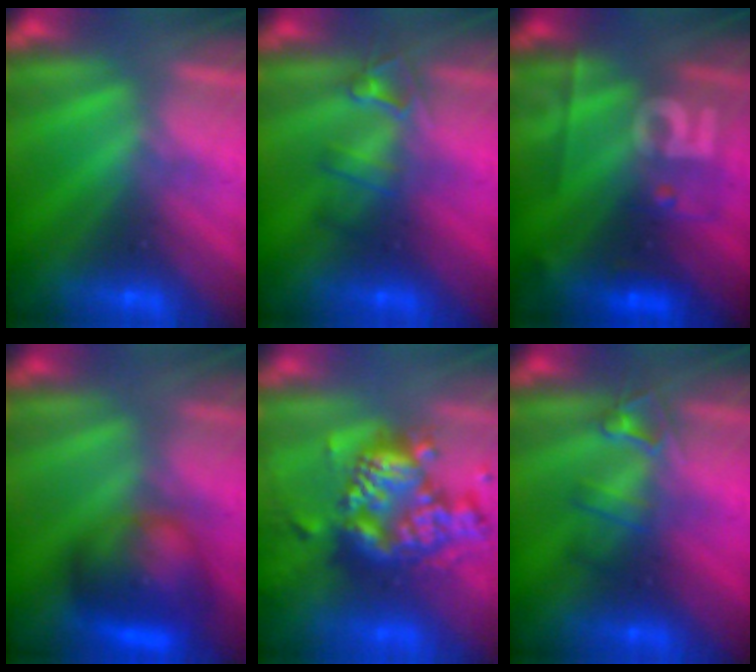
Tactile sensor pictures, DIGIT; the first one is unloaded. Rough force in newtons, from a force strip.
{"total": 2.4}
{"total": 2.4}
{"total": 8.9}
{"total": 7.3}
{"total": 2.4}